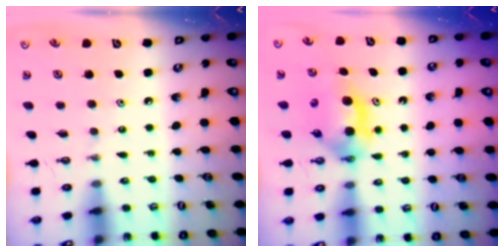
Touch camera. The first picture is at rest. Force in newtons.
{"total": 7.0, "press": 6.1, "slide": 3.4}